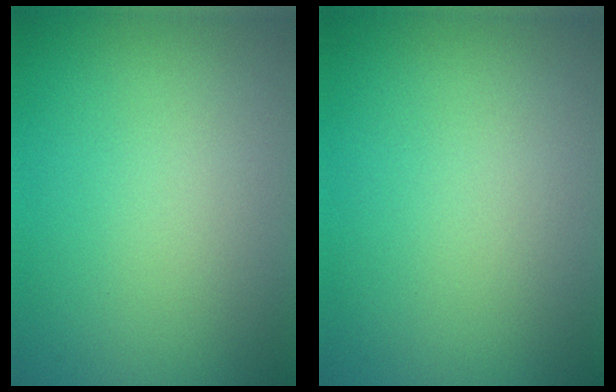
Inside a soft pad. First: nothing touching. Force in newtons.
{"total": 0.0}